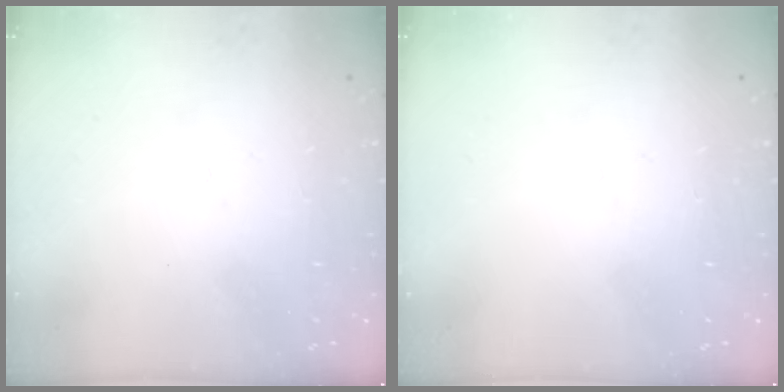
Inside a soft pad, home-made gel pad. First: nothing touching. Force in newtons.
{"total": 0.0}